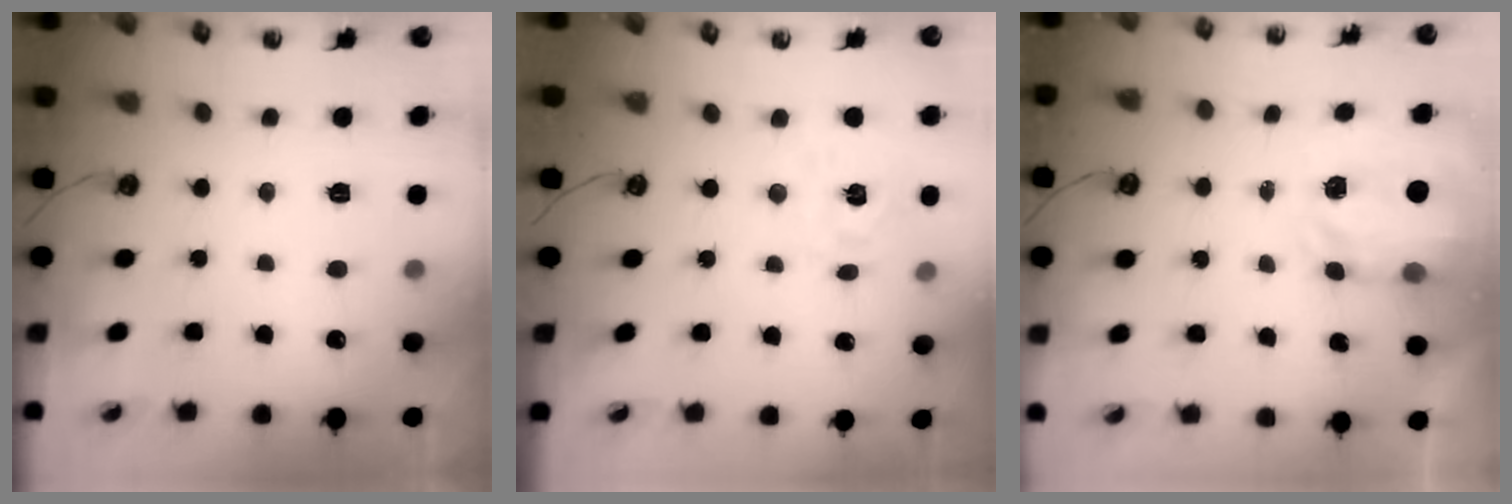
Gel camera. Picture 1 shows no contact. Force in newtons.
{"total": 5.5, "press": 5.5, "slide": 0.4}
{"total": 3.8, "press": 3.7, "slide": 0.5}